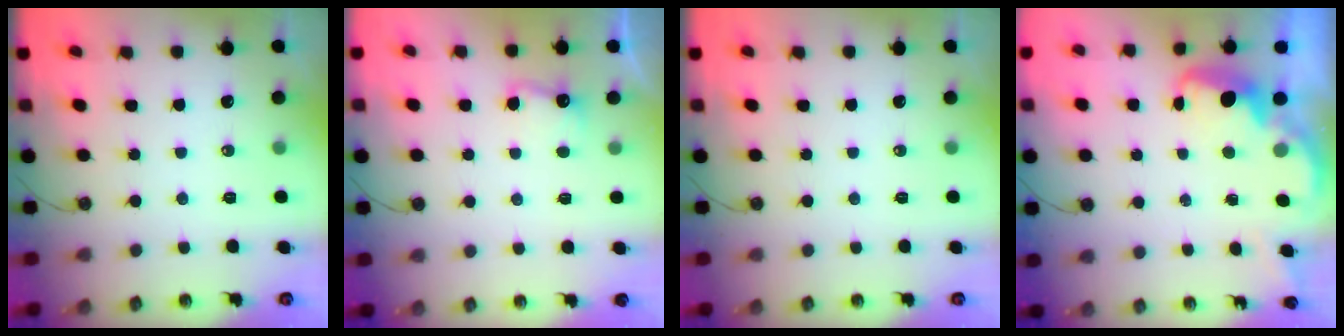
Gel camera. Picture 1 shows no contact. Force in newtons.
{"total": 3.0, "press": 2.8, "slide": 0.9}
{"total": 0.0}
{"total": 2.6, "press": 2.6, "slide": 0.5}